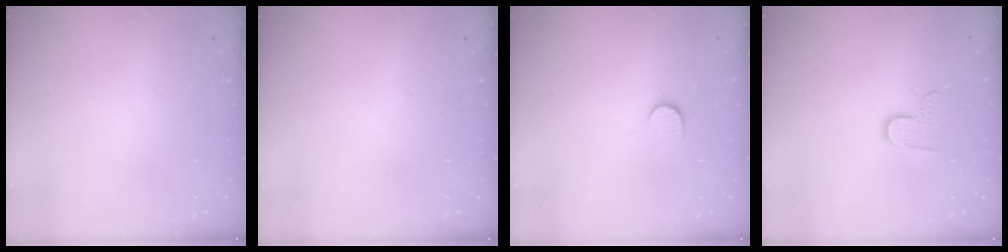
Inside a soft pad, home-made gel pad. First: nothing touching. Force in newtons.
{"total": 0.0}
{"total": 5.6, "press": 5.6, "slide": 0.6}
{"total": 6.8, "press": 6.8, "slide": 0.1}